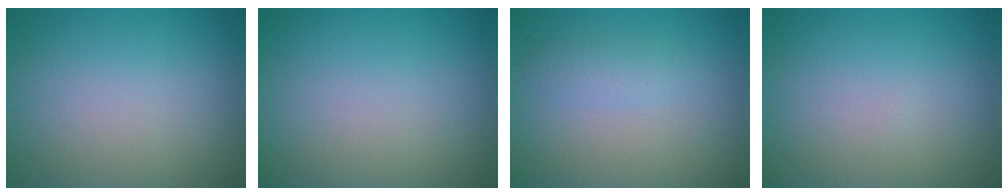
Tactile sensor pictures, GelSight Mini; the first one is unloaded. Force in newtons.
{"total": 0.0}
{"total": 1.5, "press": 1.5, "slide": 0.1}
{"total": 0.0}